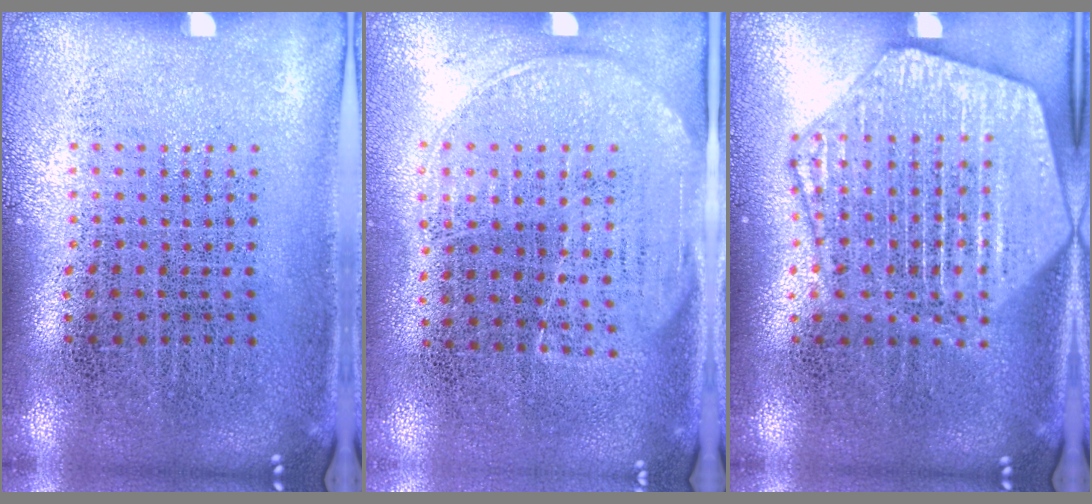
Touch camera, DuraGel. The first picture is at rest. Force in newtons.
{"total": 1.5, "press": 1.2, "slide": 0.9}
{"total": 3.5, "press": 3.5, "slide": 0.4}